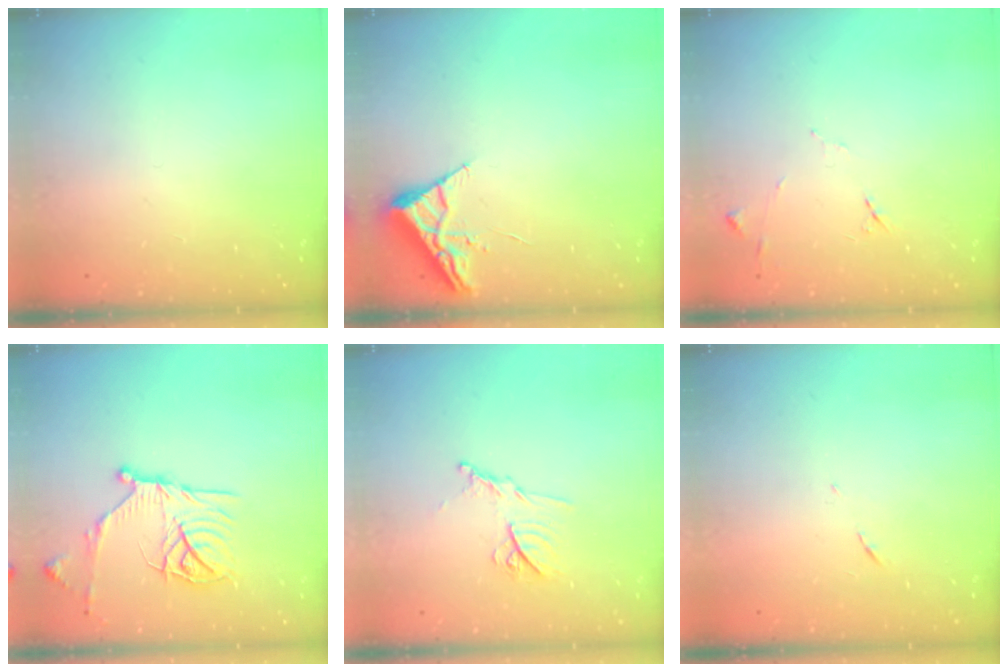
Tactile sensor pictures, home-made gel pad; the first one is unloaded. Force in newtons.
{"total": 3.9, "press": 3.9, "slide": 0.5}
{"total": 7.1, "press": 7.1, "slide": 0.7}
{"total": 17.1, "press": 17.1, "slide": 1.1}
{"total": 11.0, "press": 11.0, "slide": 0.4}
{"total": 5.0, "press": 5.0, "slide": 0.3}